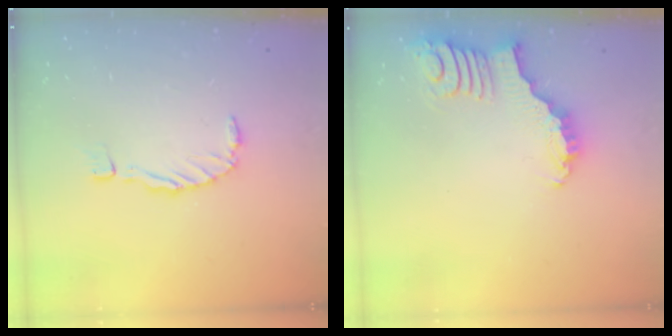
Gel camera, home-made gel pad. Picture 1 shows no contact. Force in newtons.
{"total": 2.2, "press": 2.2, "slide": 0.3}